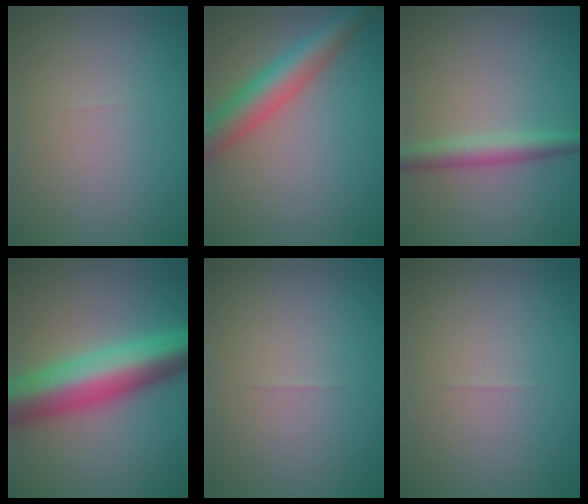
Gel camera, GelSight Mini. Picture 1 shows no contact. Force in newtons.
{"total": 5.6, "press": 5.6, "slide": 0.2}
{"total": 2.6, "press": 2.6, "slide": 0.0}
{"total": 9.9, "press": 9.9, "slide": 0.2}
{"total": 0.0}
{"total": 0.0}